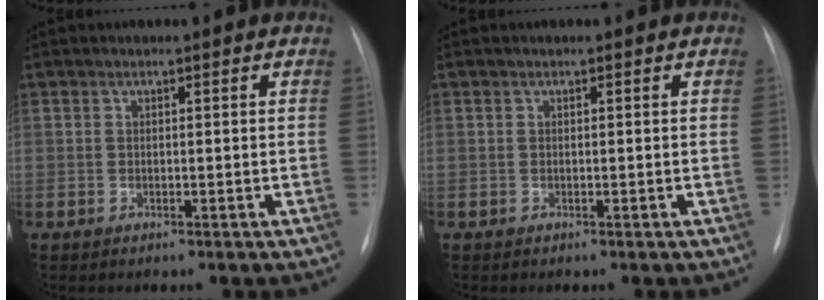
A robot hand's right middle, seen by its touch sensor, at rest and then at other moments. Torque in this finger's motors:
{"motor_torque": [0.00, 0.00, 0.00, 0.00]}